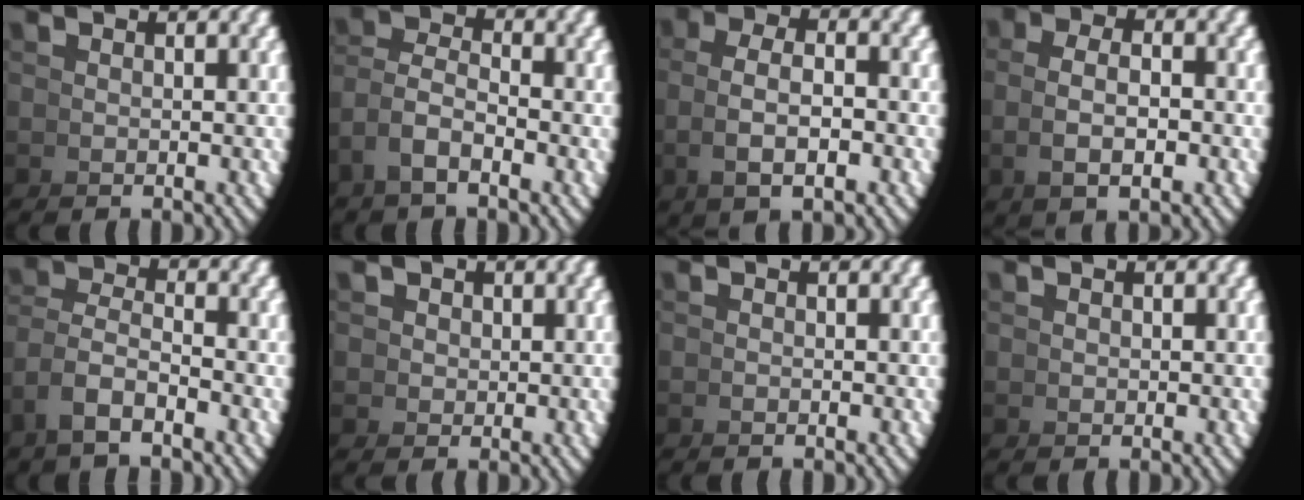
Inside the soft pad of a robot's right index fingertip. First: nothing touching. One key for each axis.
{"total": 3.1, "fx": -0.9, "fy": 2.1, "fz": 2.2, "tx": -0.050, "ty": -0.011, "tz": -0.014}
{"total": 3.3, "fx": 0.1, "fy": 0.8, "fz": 3.2, "tx": -0.055, "ty": 0.007, "tz": 0.007}
{"total": 2.9, "fx": 0.0, "fy": 0.8, "fz": 2.8, "tx": -0.046, "ty": 0.004, "tz": 0.005}
{"total": 3.4, "fx": -1.1, "fy": 2.2, "fz": 2.4, "tx": -0.061, "ty": -0.012, "tz": -0.014}
{"total": 3.8, "fx": 1.1, "fy": 3.4, "fz": 1.1, "tx": -0.023, "ty": -0.003, "tz": 0.024}
{"total": 0.9, "fx": -0.3, "fy": -0.8, "fz": -0.2, "tx": 0.007, "ty": 0.005, "tz": -0.009}
{"total": 0.0}